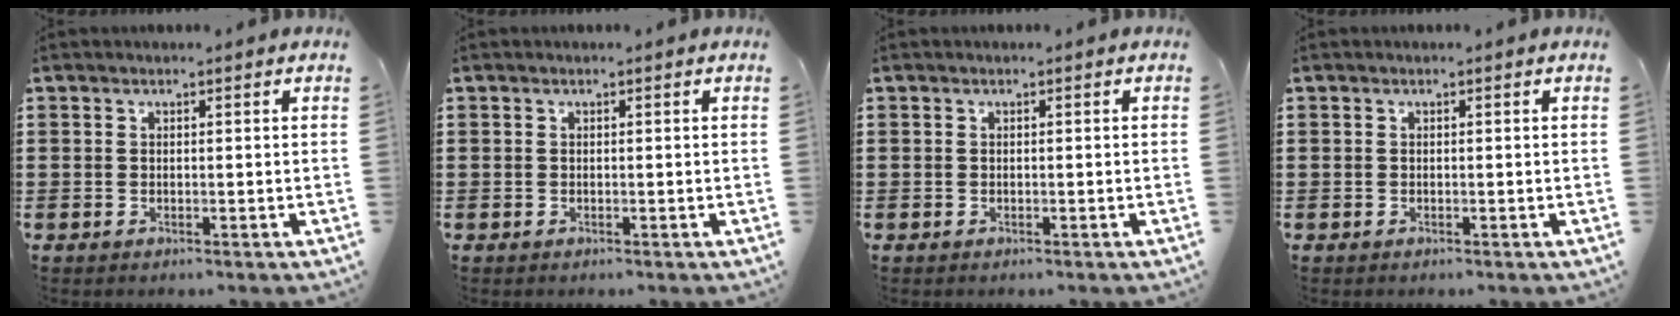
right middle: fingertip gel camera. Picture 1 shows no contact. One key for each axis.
{"total": 0.0}
{"total": 0.0}
{"total": 0.0}